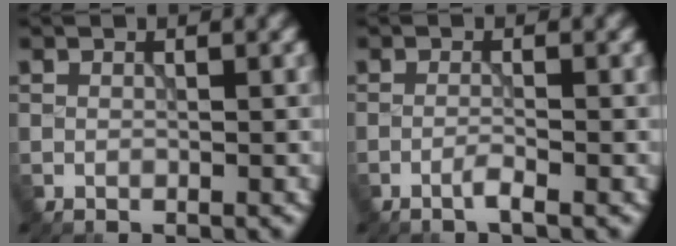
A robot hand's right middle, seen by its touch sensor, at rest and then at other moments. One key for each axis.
{"total": 1.2, "fx": -0.8, "fy": 0.1, "fz": 0.9, "tx": -0.014, "ty": 0.005, "tz": -0.021}